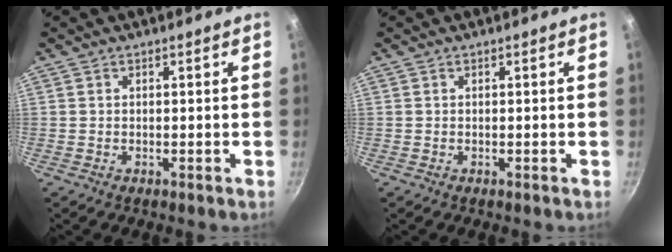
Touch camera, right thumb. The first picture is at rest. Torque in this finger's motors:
{"motor_torque": [-0.03, 0.01, 0.16, 0.01, 0.02]}